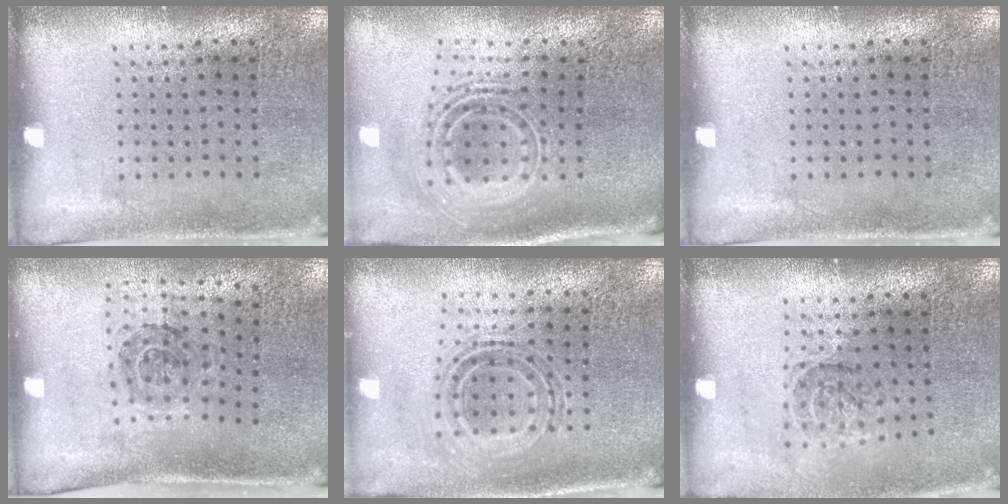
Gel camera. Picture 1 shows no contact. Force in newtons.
{"total": 2.6, "press": 1.8, "slide": 1.9}
{"total": 0.0}
{"total": 1.1, "press": 1.1, "slide": 0.4}
{"total": 0.7, "press": 0.7, "slide": 0.2}
{"total": 1.4, "press": 1.1, "slide": 0.8}